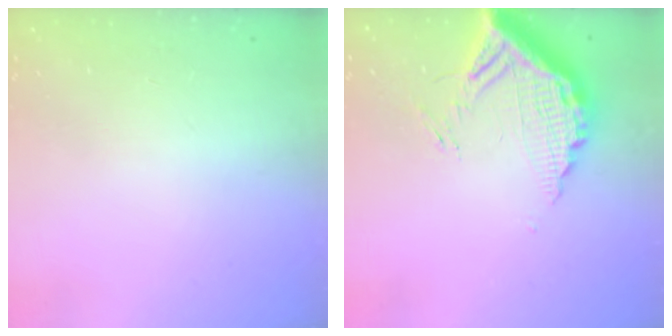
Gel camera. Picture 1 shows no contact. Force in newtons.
{"total": 12.3, "press": 12.3, "slide": 1.0}